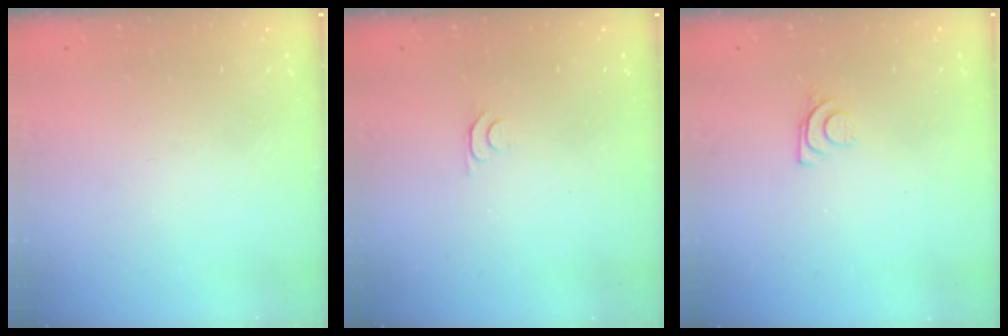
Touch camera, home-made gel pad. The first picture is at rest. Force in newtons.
{"total": 4.6, "press": 4.5, "slide": 0.7}
{"total": 6.5, "press": 6.5, "slide": 0.7}